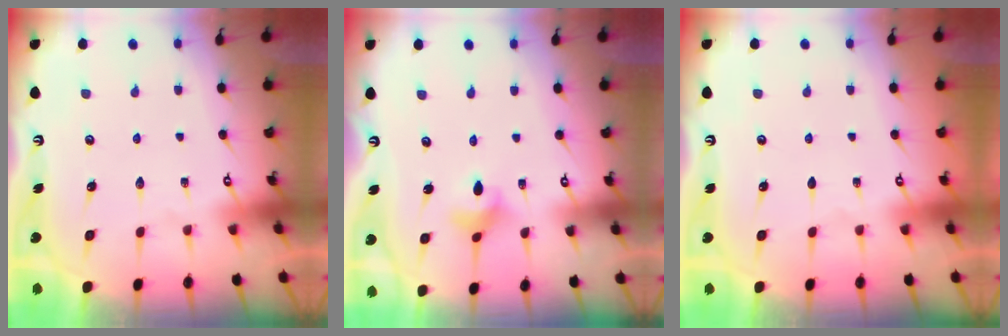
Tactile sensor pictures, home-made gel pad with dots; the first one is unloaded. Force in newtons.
{"total": 4.2, "press": 4.0, "slide": 1.2}
{"total": 0.0}